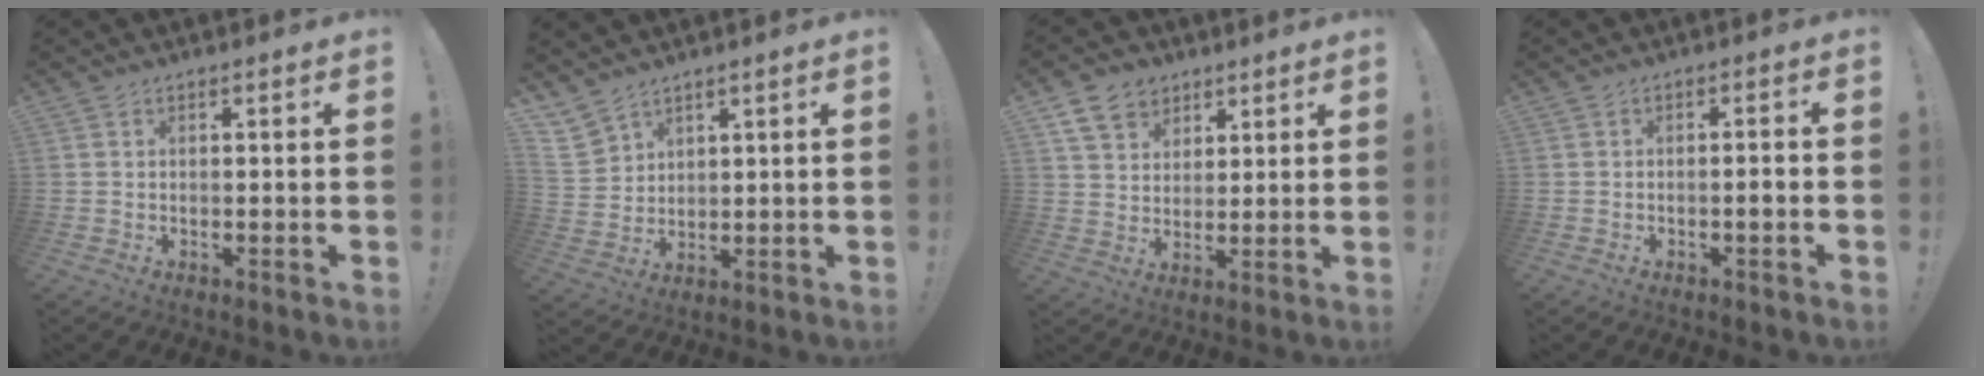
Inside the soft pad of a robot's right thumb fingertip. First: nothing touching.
{"total": 7.2, "force": [5.8, 4.2, 0.8], "torque": [-0.018, -0.037, 0.116]}
{"total": 10.0, "force": [5.9, 7.4, 3.2], "torque": [-0.052, -0.028, 0.117]}
{"total": 2.4, "force": [-1.0, -0.3, 2.1], "torque": [-0.036, -0.001, -0.017]}